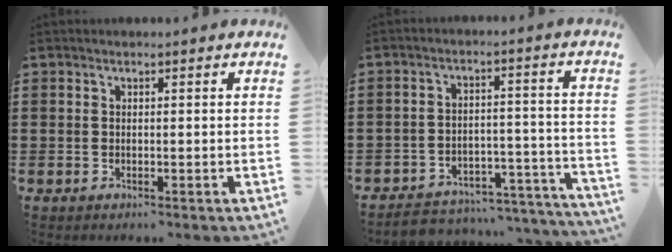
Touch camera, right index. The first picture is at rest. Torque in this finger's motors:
{"motor_torque": [-2.14, 0.00, -1.06, -0.21]}